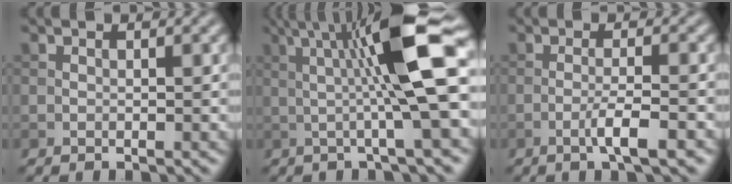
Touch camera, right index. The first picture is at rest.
{"total": 10.5, "force": [1.8, 1.4, 10.2], "torque": [-0.149, 0.011, 0.027]}
{"total": 3.1, "force": [-1.3, 0.3, 2.8], "torque": [-0.047, 0.007, -0.030]}